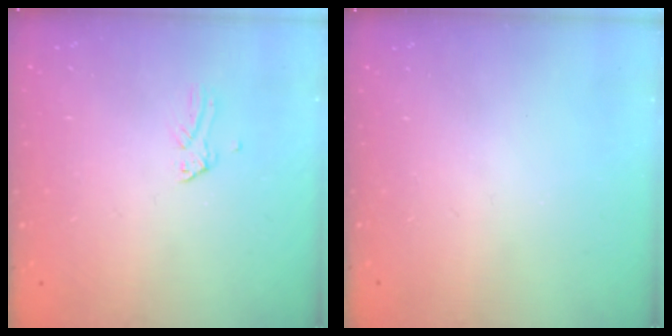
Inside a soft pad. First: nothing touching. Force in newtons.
{"total": 0.0}